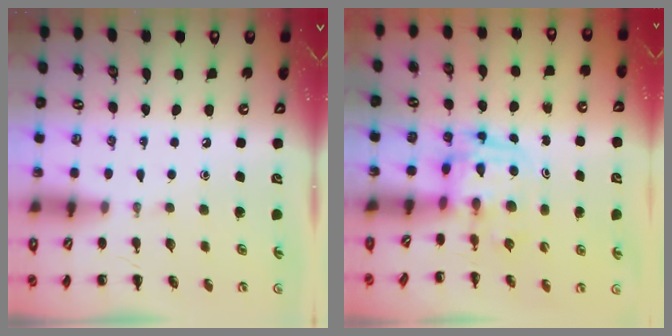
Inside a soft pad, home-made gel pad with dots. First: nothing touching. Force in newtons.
{"total": 3.0, "press": 3.0, "slide": 0.5}